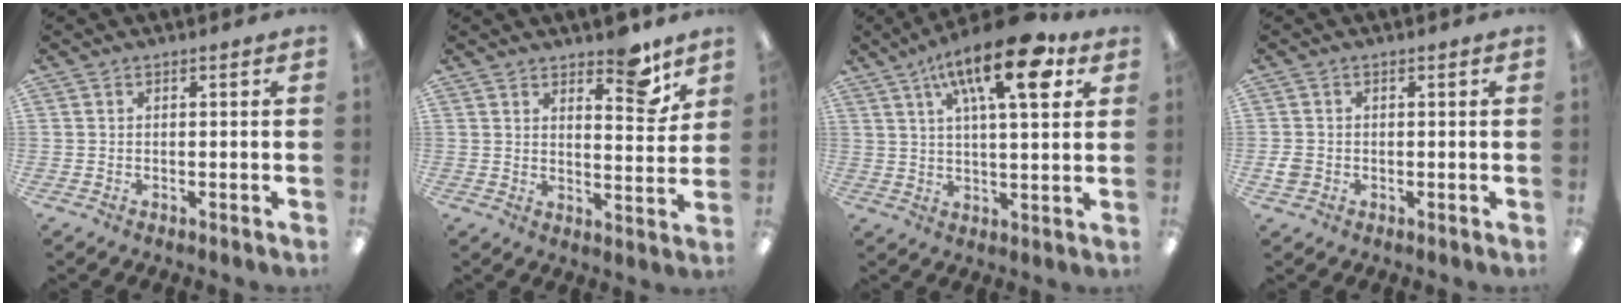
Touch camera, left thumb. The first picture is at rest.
{"total": 8.9, "force": [6.9, 3.1, 4.8], "torque": [-0.040, -0.052, 0.112]}
{"total": 18.4, "force": [9.0, 6.2, 14.9], "torque": [-0.227, -0.030, 0.138]}
{"total": 2.1, "force": [-0.5, 1.8, 1.0], "torque": [-0.015, 0.004, -0.009]}